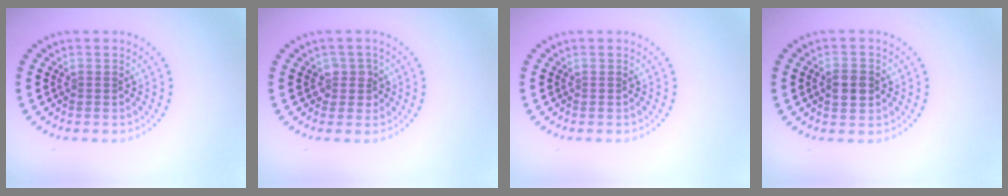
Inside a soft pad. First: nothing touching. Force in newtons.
{"total": 1.6, "press": 1.4, "slide": 0.8}
{"total": 0.0}
{"total": 3.0, "press": 3.0, "slide": 0.2}